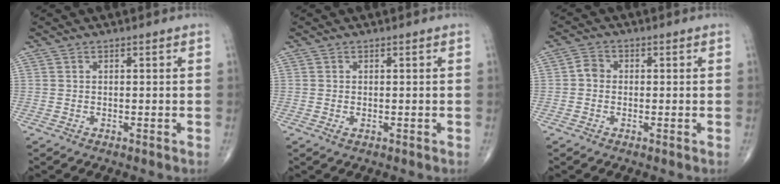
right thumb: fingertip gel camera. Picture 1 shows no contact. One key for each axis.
{"total": 0.7, "fx": -0.2, "fy": 0.4, "fz": 0.5, "tx": -0.010, "ty": 0.000, "tz": -0.002}
{"total": 2.4, "fx": -0.3, "fy": 2.1, "fz": 1.3, "tx": -0.011, "ty": 0.006, "tz": -0.012}